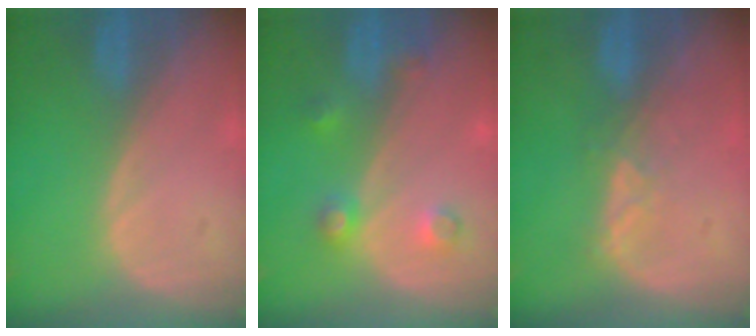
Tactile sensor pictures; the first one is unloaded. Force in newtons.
{"total": 4.0, "press": 3.5, "slide": 1.9}
{"total": 2.6, "press": 2.5, "slide": 0.8}